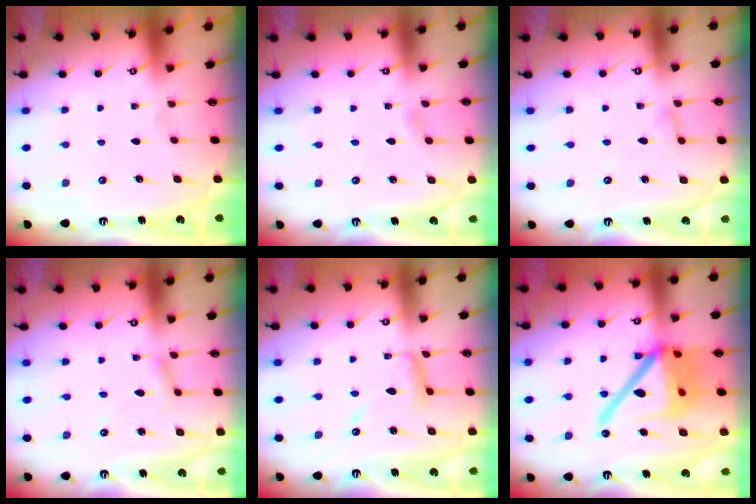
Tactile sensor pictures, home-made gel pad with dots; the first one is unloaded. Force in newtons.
{"total": 1.6, "press": 1.6, "slide": 0.2}
{"total": 4.4, "press": 4.4, "slide": 0.5}
{"total": 2.2, "press": 2.2, "slide": 0.2}
{"total": 10.4, "press": 10.3, "slide": 0.9}
{"total": 20.7, "press": 20.6, "slide": 2.6}